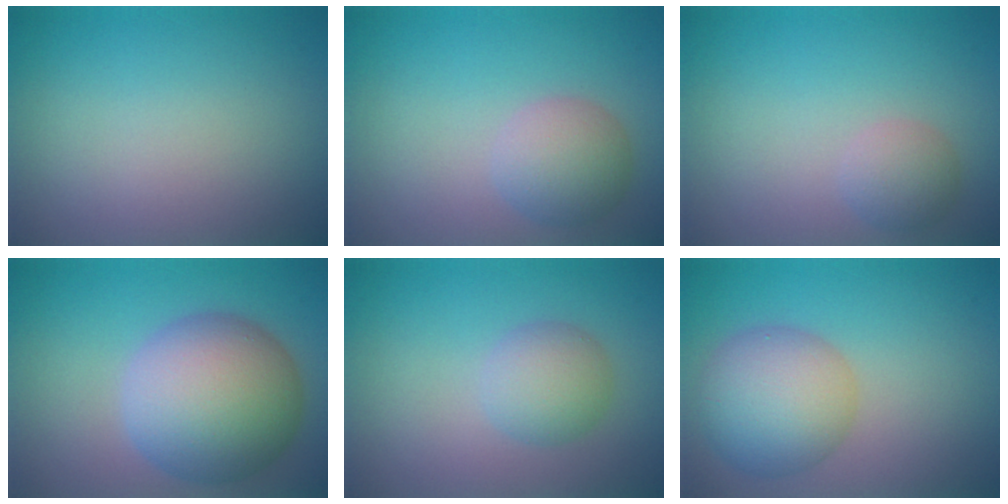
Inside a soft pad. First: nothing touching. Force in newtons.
{"total": 3.5, "press": 3.5, "slide": 0.1}
{"total": 2.0, "press": 2.0, "slide": 0.1}
{"total": 10.0, "press": 10.0, "slide": 0.2}
{"total": 2.9, "press": 2.9, "slide": 0.0}
{"total": 6.5, "press": 6.5, "slide": 0.2}